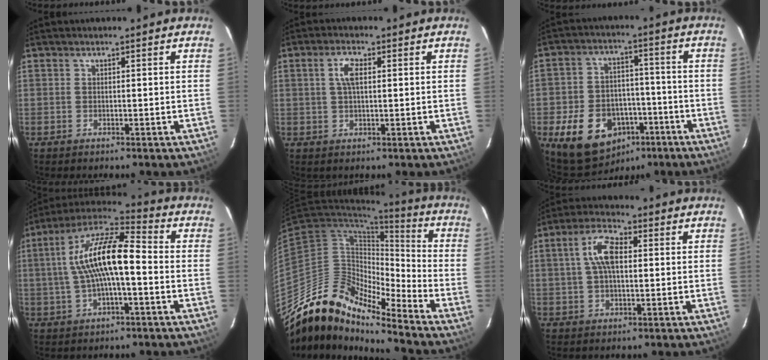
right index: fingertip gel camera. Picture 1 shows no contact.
{"total": 3.7, "force": [0.8, 1.5, 3.2], "torque": [-0.065, 0.008, 0.017]}
{"total": 14.9, "force": [-7.1, 10.9, 7.3], "torque": [-0.172, 0.026, -0.087]}
{"total": 14.9, "force": [-0.4, 4.4, 14.2], "torque": [-0.265, 0.022, -0.014]}
{"total": 15.4, "force": [-13.6, 3.0, 6.4], "torque": [-0.098, -0.001, -0.273]}
{"total": 7.4, "force": [1.0, 3.4, 6.5], "torque": [-0.128, 0.018, 0.020]}